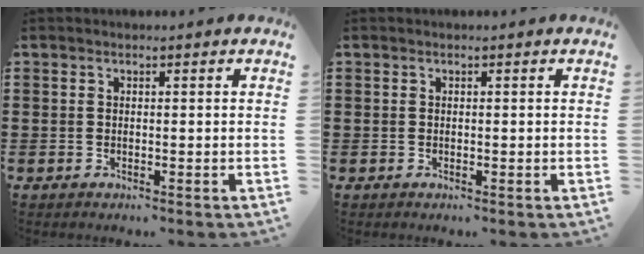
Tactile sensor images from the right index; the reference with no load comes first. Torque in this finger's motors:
{"motor_torque": [0.30, 0.26, -0.01, 0.00]}